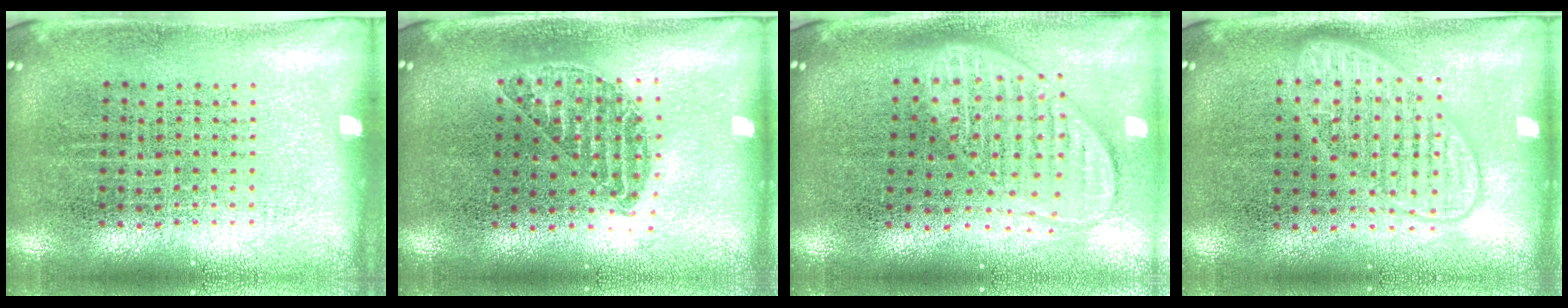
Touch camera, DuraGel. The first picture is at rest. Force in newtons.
{"total": 1.1, "press": 1.0, "slide": 0.5}
{"total": 1.9, "press": 1.5, "slide": 1.1}
{"total": 1.8, "press": 1.8, "slide": 0.3}